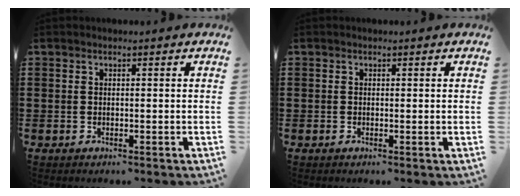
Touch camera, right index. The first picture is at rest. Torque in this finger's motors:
{"motor_torque": [0.21, -0.12, 0.02, -0.01]}